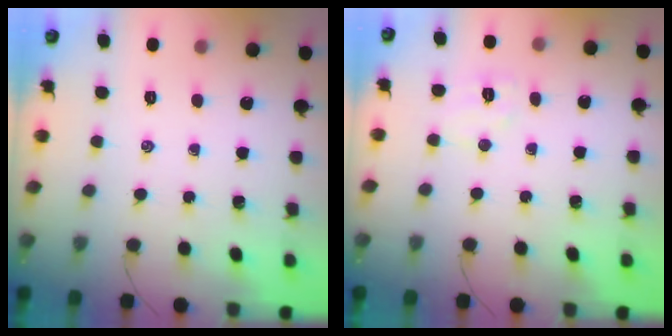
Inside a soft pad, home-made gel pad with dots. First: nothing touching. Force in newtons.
{"total": 5.2, "press": 5.1, "slide": 1.0}